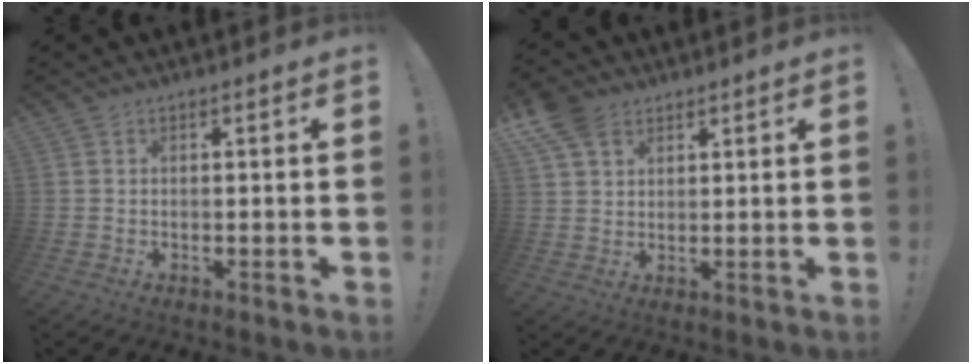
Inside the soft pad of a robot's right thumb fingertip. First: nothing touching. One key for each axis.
{"total": 7.8, "fx": 4.7, "fy": 5.1, "fz": 3.6, "tx": -0.061, "ty": -0.016, "tz": 0.093}